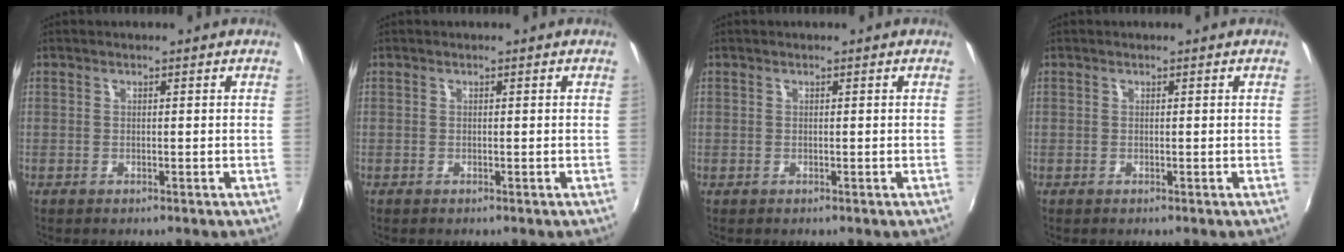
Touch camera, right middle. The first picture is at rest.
{"total": 0.0}
{"total": 0.0}
{"total": 0.0}